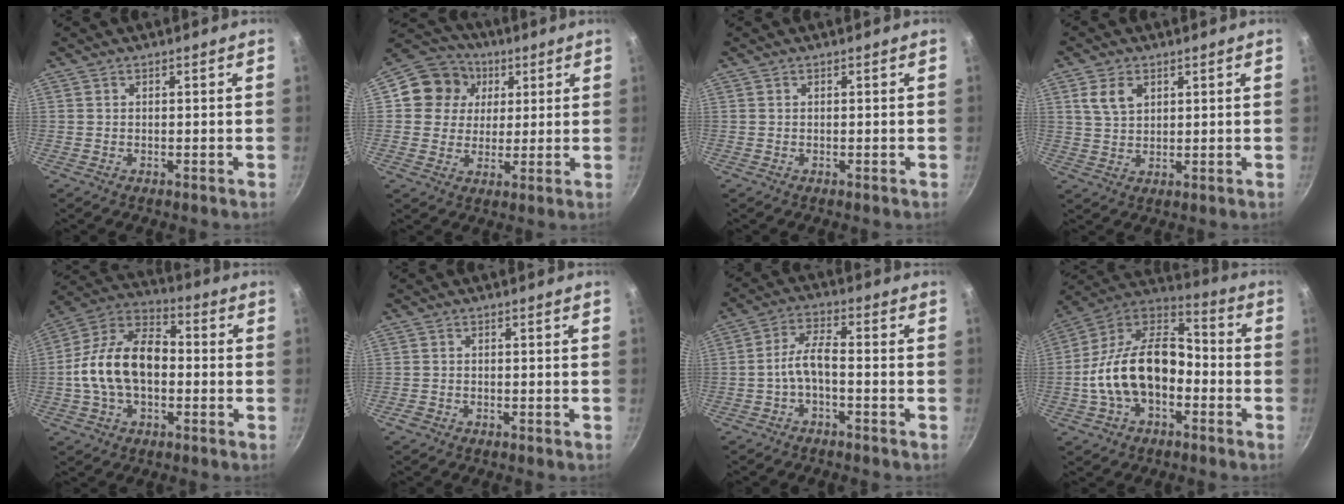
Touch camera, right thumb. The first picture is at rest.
{"total": 10.9, "force": [3.2, 9.8, 3.6], "torque": [-0.032, 0.007, 0.040]}
{"total": 0.0}
{"total": 5.3, "force": [2.2, 3.5, 3.3], "torque": [-0.050, -0.005, 0.044]}
{"total": 16.4, "force": [-1.5, 10.4, 12.6], "torque": [-0.201, 0.043, -0.044]}
{"total": 1.4, "force": [-0.9, 0.9, 0.5], "torque": [-0.016, 0.008, -0.014]}
{"total": 5.3, "force": [-2.1, 1.9, 4.5], "torque": [-0.094, 0.034, -0.045]}
{"total": 19.7, "force": [-4.2, 12.4, 14.8], "torque": [-0.239, 0.059, -0.091]}